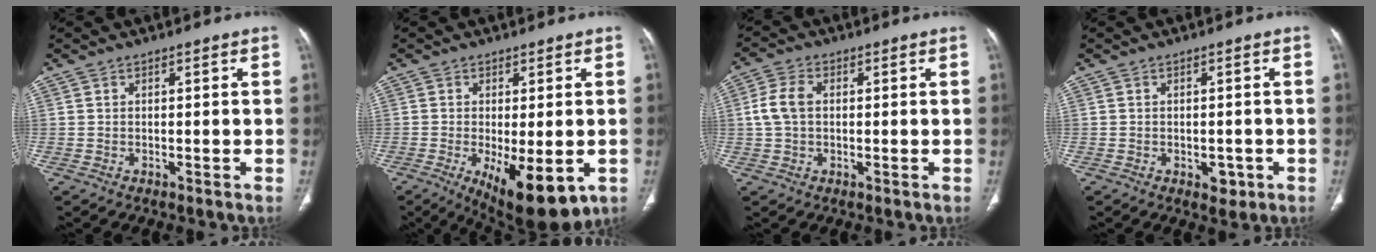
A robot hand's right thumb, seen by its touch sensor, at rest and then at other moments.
{"total": 12.9, "force": [-4.5, 4.9, 11.0], "torque": [-0.158, -0.020, -0.052]}
{"total": 5.3, "force": [0.4, 3.6, 4.0], "torque": [-0.091, 0.014, 0.006]}
{"total": 2.7, "force": [-1.0, 1.8, 1.8], "torque": [-0.010, 0.002, -0.007]}